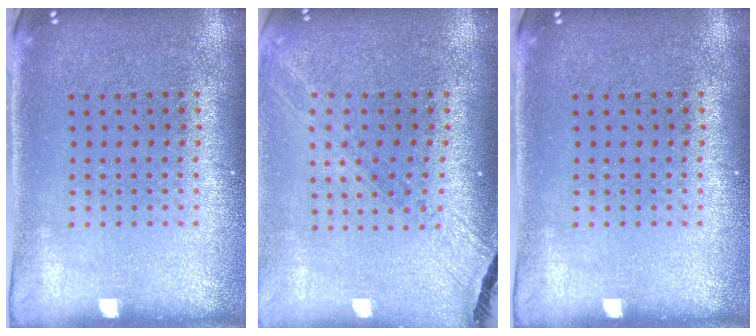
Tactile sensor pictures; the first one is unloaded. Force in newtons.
{"total": 1.4, "press": 1.4, "slide": 0.1}
{"total": 0.0}